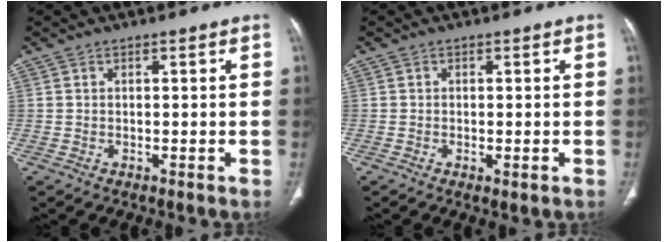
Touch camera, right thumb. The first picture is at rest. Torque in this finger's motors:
{"motor_torque": [-0.18, -0.24, -0.24, -0.16, 0.00]}